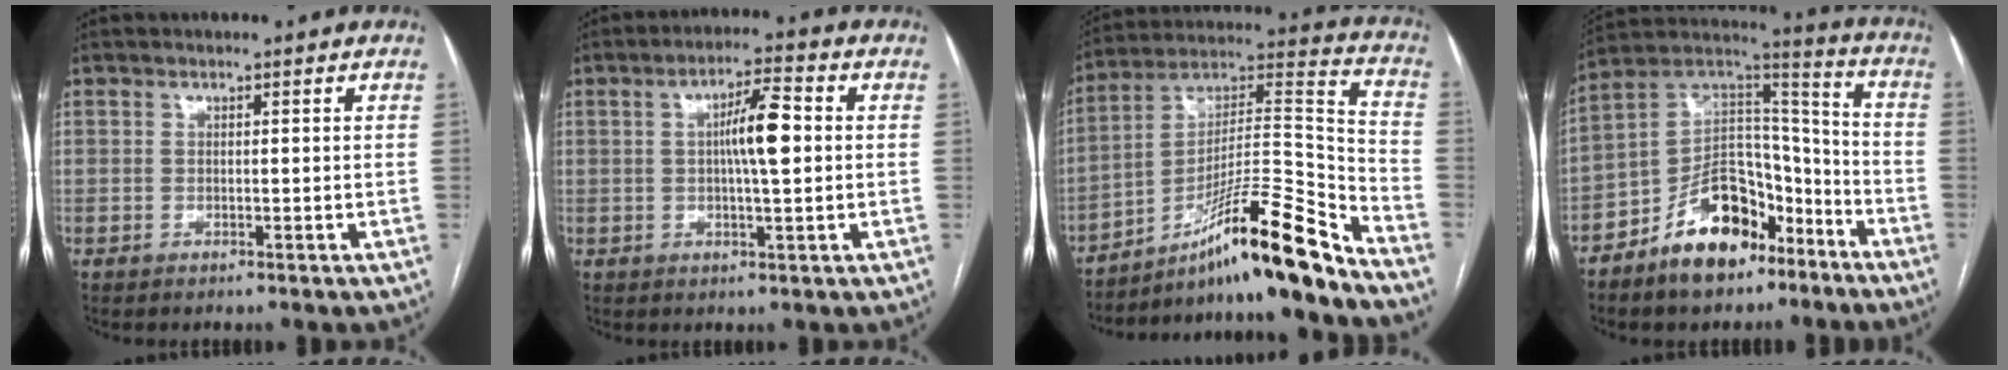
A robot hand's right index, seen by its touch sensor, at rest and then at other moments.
{"total": 7.0, "force": [0.5, 0.9, 6.9], "torque": [-0.120, 0.012, 0.006]}
{"total": 20.6, "force": [-15.1, -0.7, 13.9], "torque": [-0.225, 0.016, -0.252]}
{"total": 15.9, "force": [-9.7, 8.4, 9.4], "torque": [-0.167, 0.036, -0.164]}